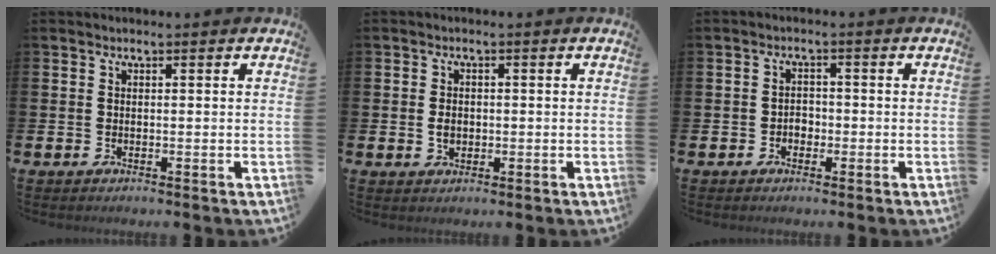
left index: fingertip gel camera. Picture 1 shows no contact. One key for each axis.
{"total": 2.0, "fx": 0.0, "fy": 1.5, "fz": 1.3, "tx": -0.012, "ty": 0.001, "tz": -0.005}
{"total": 1.7, "fx": -0.8, "fy": 1.4, "fz": 0.7, "tx": 0.001, "ty": -0.004, "tz": -0.021}